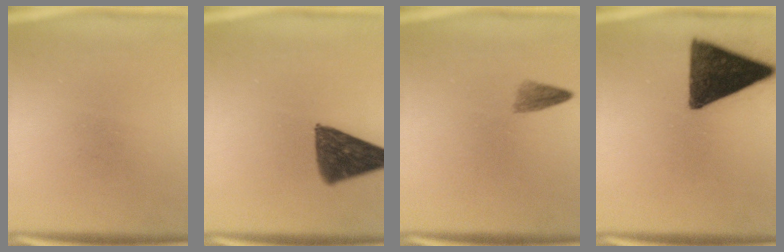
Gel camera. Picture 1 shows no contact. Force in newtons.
{"total": 11.3}
{"total": 1.7}
{"total": 14.0}